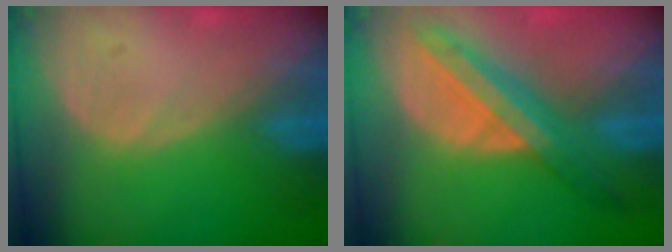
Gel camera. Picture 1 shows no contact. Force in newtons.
{"total": 8.5, "press": 7.3, "slide": 4.3}